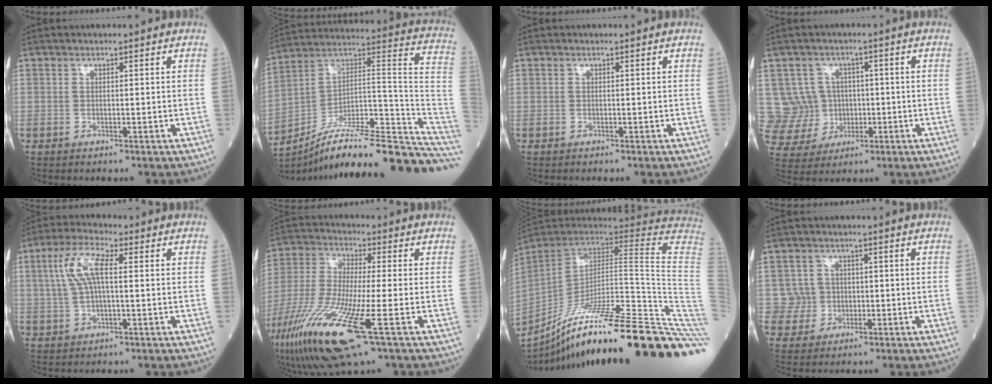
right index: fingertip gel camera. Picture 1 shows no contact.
{"total": 24.2, "force": [-19.7, 2.4, 13.8], "torque": [-0.125, 0.050, -0.301]}
{"total": 0.0}
{"total": 7.7, "force": [0.8, 7.6, 1.2], "torque": [-0.033, 0.023, 0.027]}
{"total": 7.3, "force": [1.5, 1.9, 6.9], "torque": [-0.151, 0.021, 0.030]}
{"total": 19.0, "force": [-8.5, 2.5, 16.8], "torque": [-0.382, -0.051, -0.158]}
{"total": 38.2, "force": [-26.8, -0.9, 27.2], "torque": [-0.243, -0.051, -0.381]}
{"total": 3.9, "force": [0.0, 3.9, -0.4], "torque": [0.023, 0.009, -0.001]}